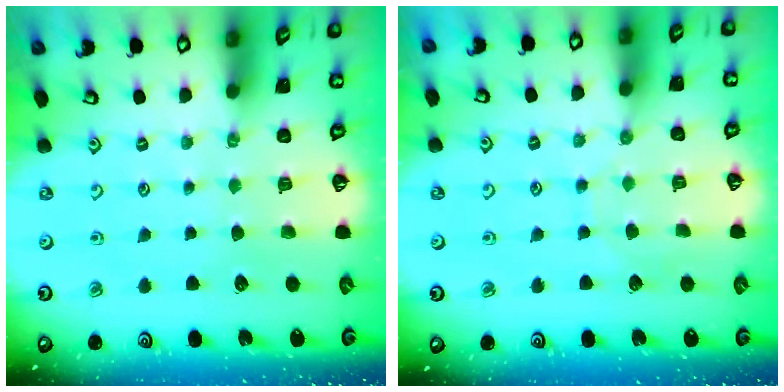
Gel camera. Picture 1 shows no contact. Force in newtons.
{"total": 4.7, "press": 4.7, "slide": 0.4}